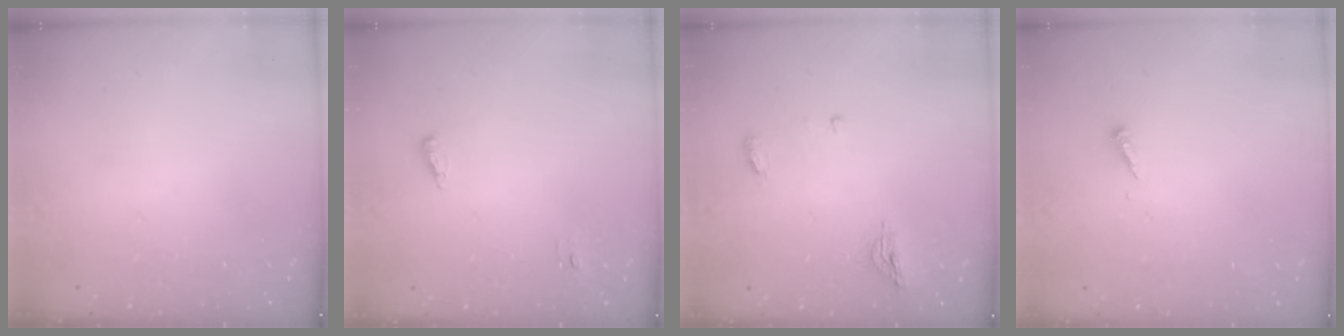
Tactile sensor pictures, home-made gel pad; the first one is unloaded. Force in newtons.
{"total": 4.6, "press": 4.4, "slide": 1.1}
{"total": 9.0, "press": 5.9, "slide": 6.9}
{"total": 3.5, "press": 3.5, "slide": 0.2}